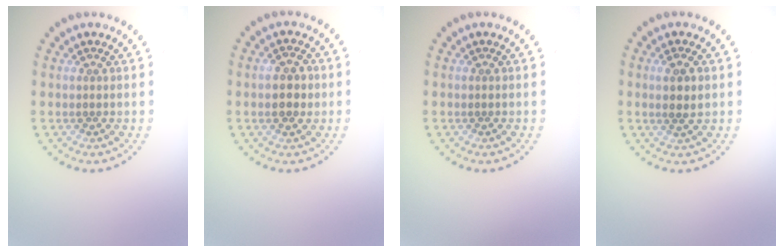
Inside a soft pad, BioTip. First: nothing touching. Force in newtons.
{"total": 2.7, "press": 2.7, "slide": 0.1}
{"total": 0.0}
{"total": 2.3, "press": 2.2, "slide": 0.8}